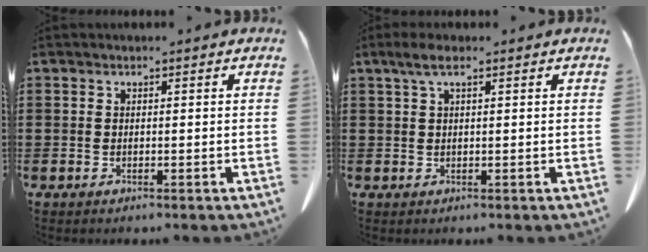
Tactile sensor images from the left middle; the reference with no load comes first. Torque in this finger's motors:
{"motor_torque": [0.50, 0.18, 0.26, 0.07]}